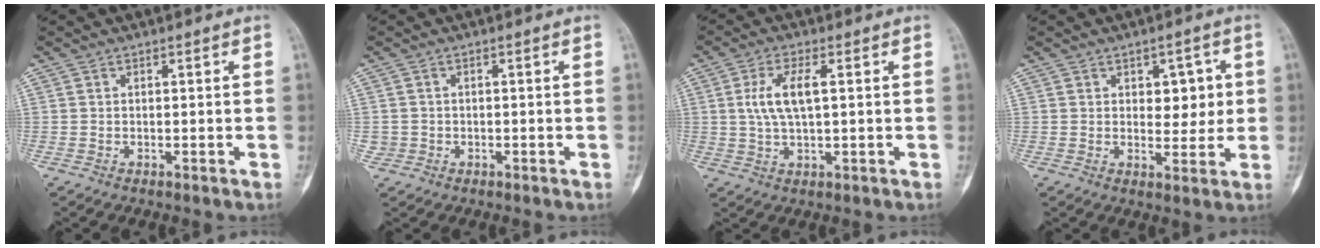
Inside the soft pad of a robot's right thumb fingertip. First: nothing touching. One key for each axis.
{"total": 1.7, "fx": -0.3, "fy": 1.7, "fz": 0.2, "tx": 0.006, "ty": 0.007, "tz": -0.006}
{"total": 6.9, "fx": 1.2, "fy": 2.5, "fz": 6.3, "tx": -0.136, "ty": 0.003, "tz": 0.025}
{"total": 6.1, "fx": 1.4, "fy": 3.8, "fz": 4.5, "tx": -0.022, "ty": -0.008, "tz": 0.021}